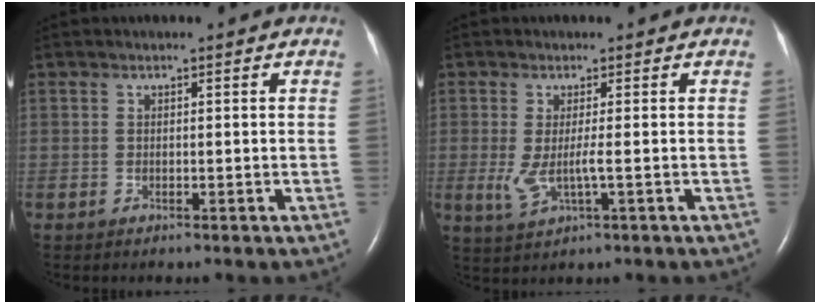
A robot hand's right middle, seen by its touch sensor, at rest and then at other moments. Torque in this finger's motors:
{"motor_torque": [0.07, -0.01, 0.11, 0.09]}